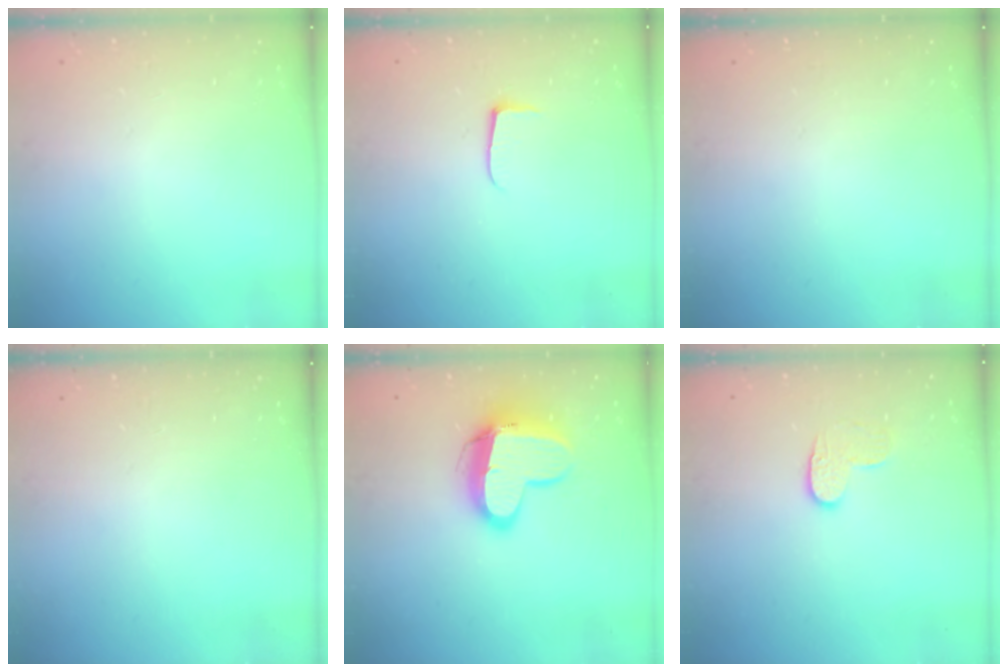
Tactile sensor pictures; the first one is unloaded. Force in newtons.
{"total": 5.0, "press": 5.0, "slide": 0.5}
{"total": 0.0}
{"total": 0.0}
{"total": 13.5, "press": 13.5, "slide": 1.2}
{"total": 6.7, "press": 6.7, "slide": 0.5}